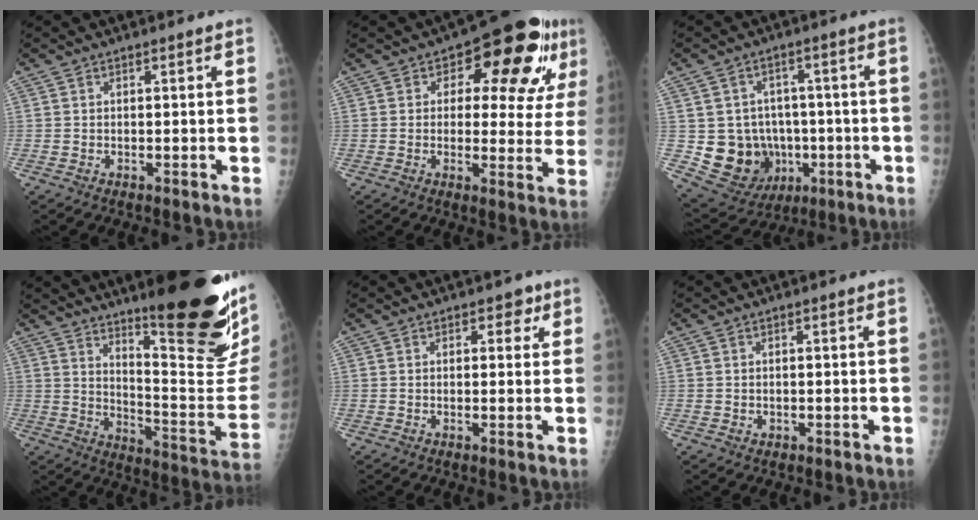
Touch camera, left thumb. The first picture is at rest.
{"total": 16.4, "force": [6.0, 8.3, 12.8], "torque": [-0.119, 0.002, 0.073]}
{"total": 13.8, "force": [-2.0, 12.3, 5.9], "torque": [-0.076, 0.017, -0.006]}
{"total": 28.3, "force": [16.7, 6.4, 21.9], "torque": [-0.254, -0.093, 0.246]}
{"total": 2.9, "force": [1.4, 1.9, 1.6], "torque": [0.003, -0.003, 0.014]}
{"total": 0.9, "force": [-0.1, 0.8, 0.3], "torque": [-0.005, 0.000, 0.001]}